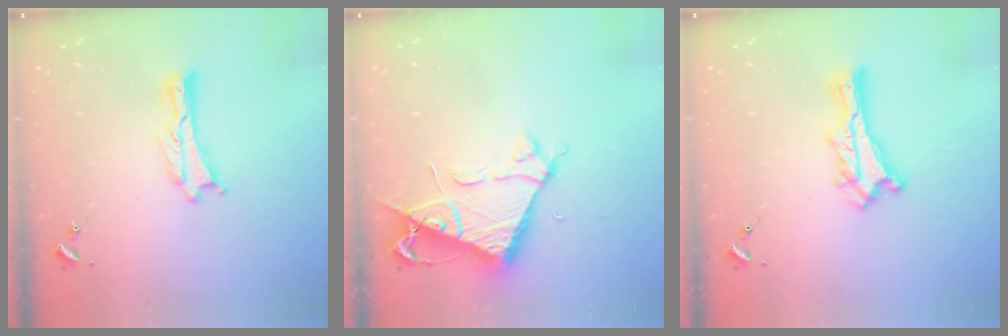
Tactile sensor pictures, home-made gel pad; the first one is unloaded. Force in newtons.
{"total": 6.8, "press": 6.7, "slide": 0.6}
{"total": 1.4, "press": 1.4, "slide": 0.2}